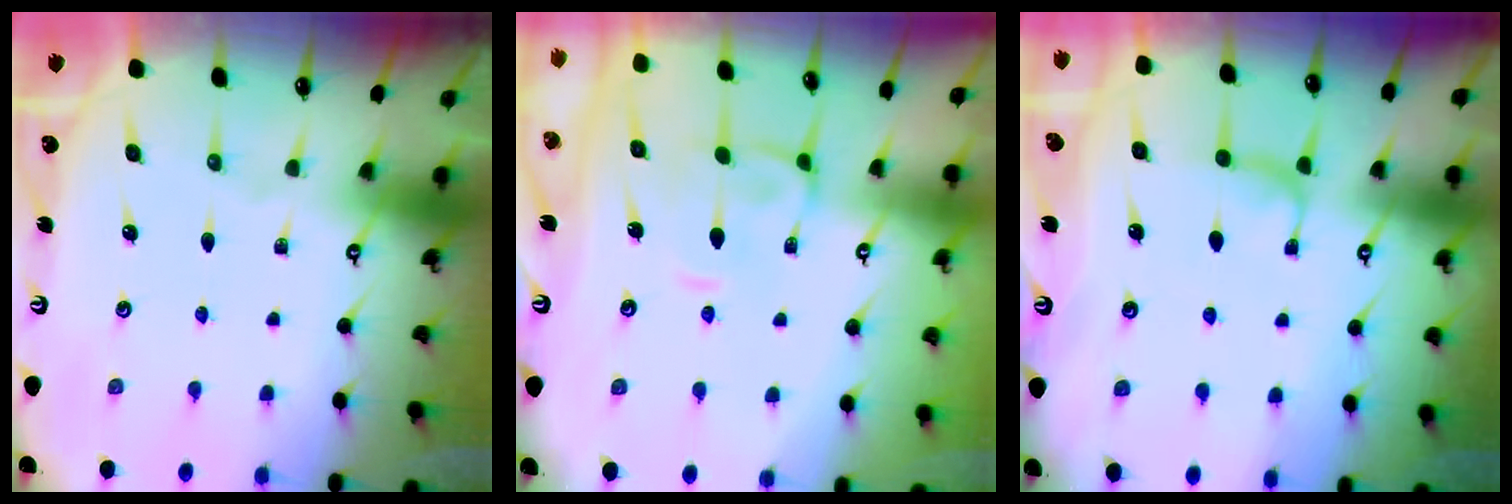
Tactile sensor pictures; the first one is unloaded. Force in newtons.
{"total": 1.4, "press": 1.1, "slide": 0.9}
{"total": 0.9, "press": 0.2, "slide": 0.8}